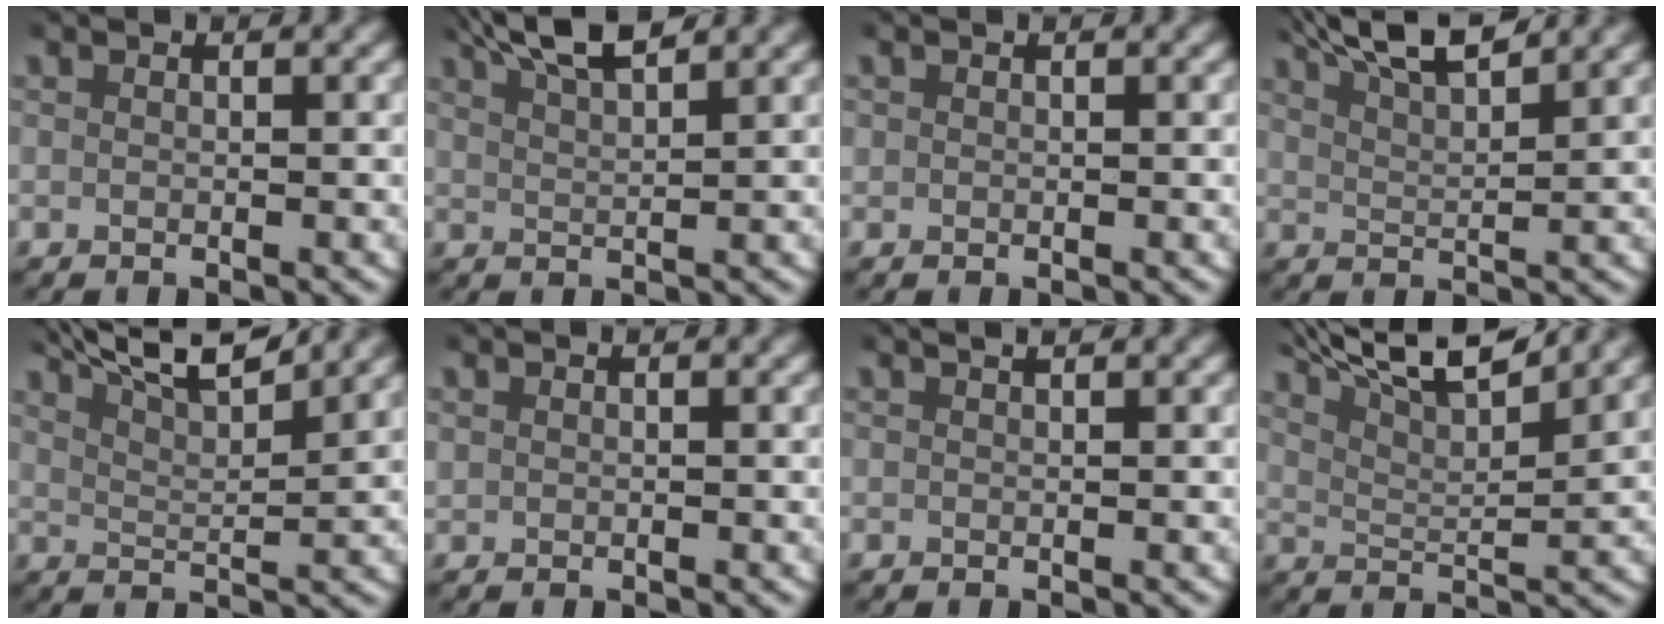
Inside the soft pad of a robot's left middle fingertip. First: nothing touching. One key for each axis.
{"total": 5.0, "fx": 4.2, "fy": 0.9, "fz": 2.5, "tx": -0.053, "ty": 0.006, "tz": 0.076}
{"total": 0.6, "fx": 0.2, "fy": 0.5, "fz": 0.1, "tx": -0.007, "ty": -0.002, "tz": 0.003}
{"total": 6.5, "fx": 5.4, "fy": 1.5, "fz": 3.2, "tx": -0.064, "ty": 0.006, "tz": 0.091}
{"total": 8.1, "fx": 6.9, "fy": 1.7, "fz": 4.0, "tx": -0.070, "ty": 0.014, "tz": 0.108}
{"total": 0.6, "fx": 0.4, "fy": 0.4, "fz": 0.2, "tx": -0.007, "ty": 0.003, "tz": 0.008}
{"total": 0.7, "fx": 0.6, "fy": 0.0, "fz": 0.3, "tx": -0.003, "ty": 0.003, "tz": 0.012}
{"total": 10.3, "fx": 8.4, "fy": 2.5, "fz": 5.5, "tx": -0.086, "ty": 0.027, "tz": 0.124}